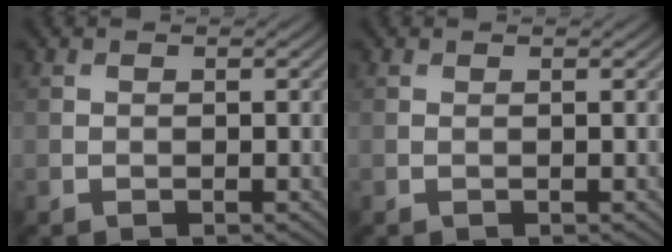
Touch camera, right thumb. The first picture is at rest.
{"total": 0.0}